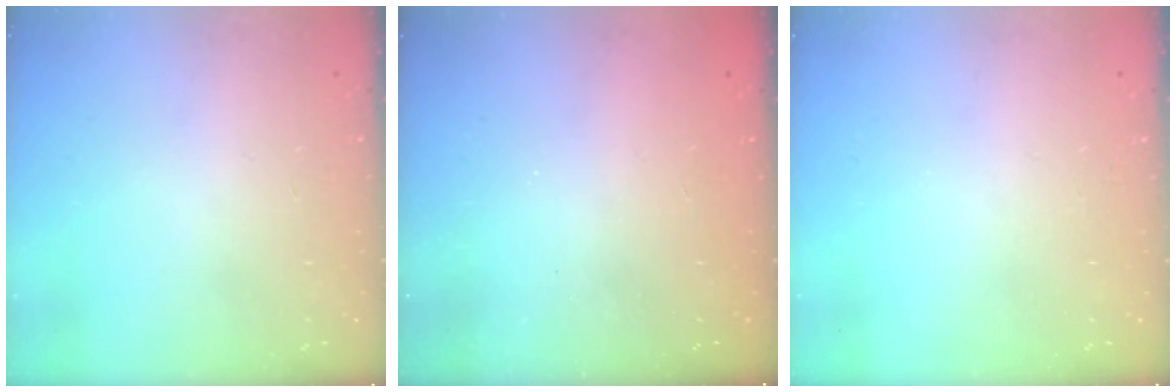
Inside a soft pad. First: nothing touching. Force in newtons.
{"total": 2.5, "press": 2.4, "slide": 0.8}
{"total": 0.0}